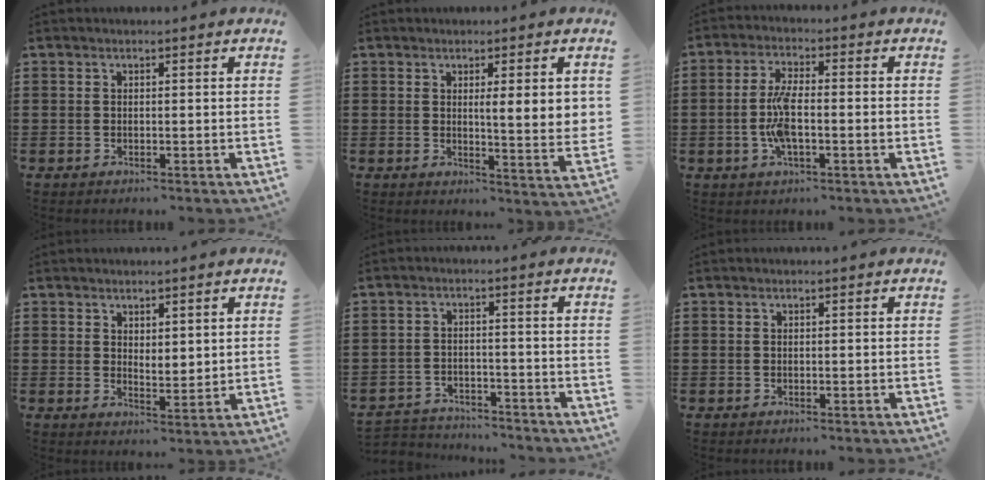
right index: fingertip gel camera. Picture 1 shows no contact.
{"total": 5.6, "force": [1.7, 0.6, 5.4], "torque": [-0.089, -0.008, 0.023]}
{"total": 6.7, "force": [-1.2, 2.0, 6.3], "torque": [-0.138, -0.006, -0.029]}
{"total": 2.4, "force": [2.1, 1.0, 0.4], "torque": [-0.013, 0.004, 0.040]}
{"total": 3.5, "force": [-3.5, 0.4, -0.1], "torque": [-0.007, 0.000, -0.075]}
{"total": 0.0}